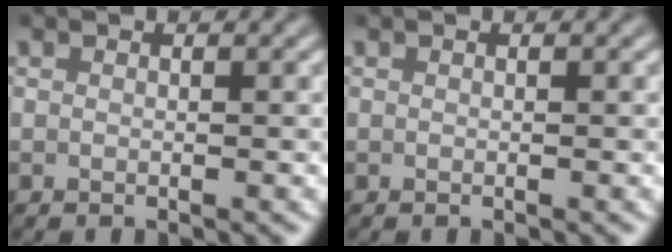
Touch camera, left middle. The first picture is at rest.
{"total": 0.0}